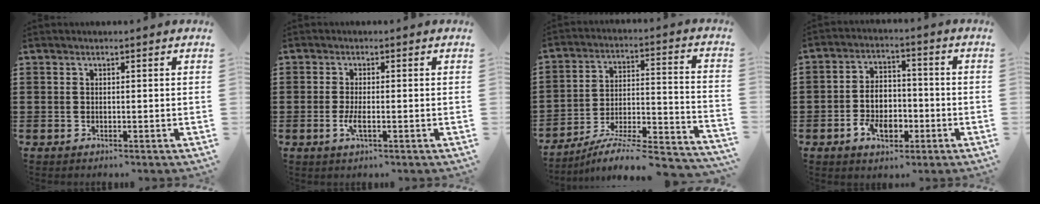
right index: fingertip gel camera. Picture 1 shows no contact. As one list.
[{"total": 2.8, "force": [-0.8, 0.5, 2.6], "torque": [-0.060, -0.009, -0.017]}, {"total": 6.9, "force": [-6.2, 0.4, 3.0], "torque": [-0.049, -0.008, -0.124]}, {"total": 6.4, "force": [-2.1, 4.2, 4.3], "torque": [-0.080, 0.007, -0.042]}]